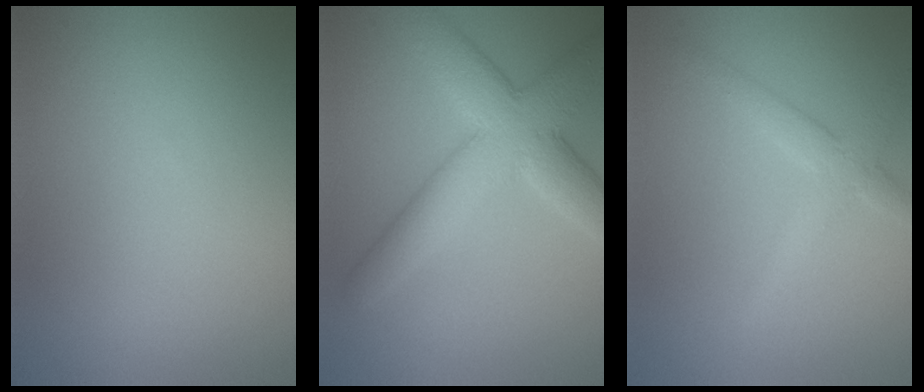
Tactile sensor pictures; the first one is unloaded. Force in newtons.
{"total": 7.8, "press": 7.8, "slide": 0.4}
{"total": 2.7, "press": 2.7, "slide": 0.1}